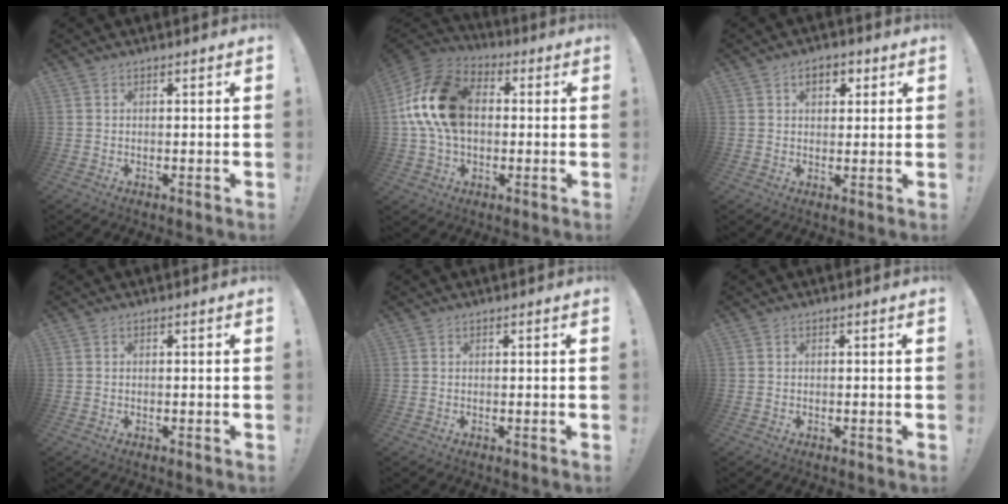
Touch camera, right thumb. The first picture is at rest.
{"total": 19.8, "force": [1.7, 13.6, 14.3], "torque": [-0.248, 0.023, 0.040]}
{"total": 5.3, "force": [2.0, 3.5, 3.4], "torque": [-0.043, 0.003, 0.031]}
{"total": 0.0}
{"total": 0.0}
{"total": 0.0}